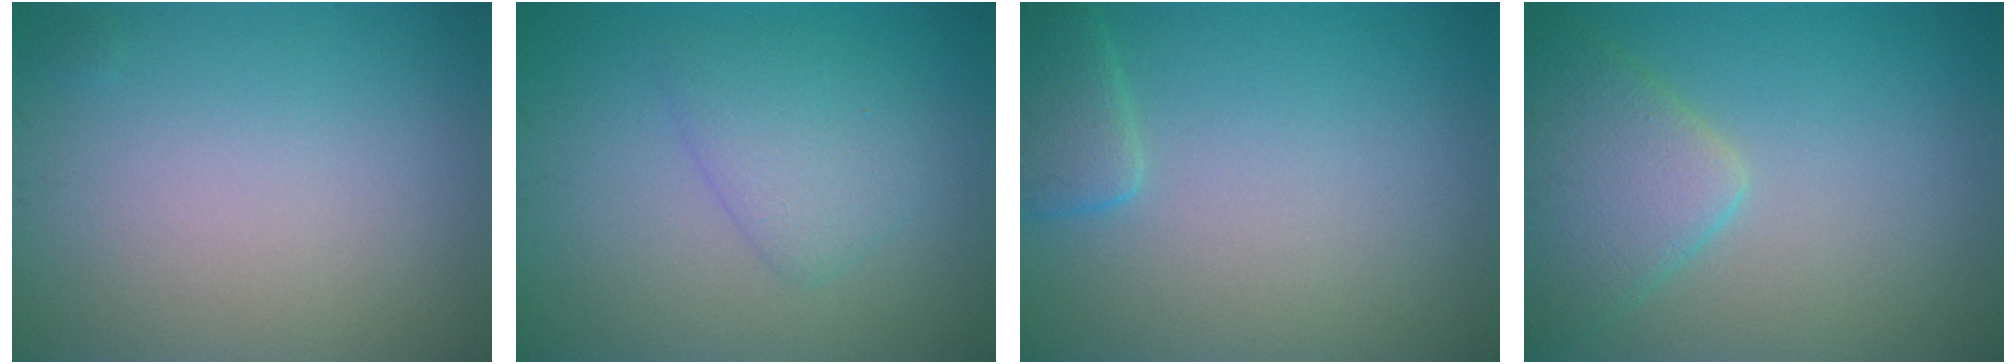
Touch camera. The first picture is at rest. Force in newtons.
{"total": 3.1, "press": 3.0, "slide": 0.3}
{"total": 2.3, "press": 2.3, "slide": 0.2}
{"total": 4.9, "press": 4.9, "slide": 0.3}